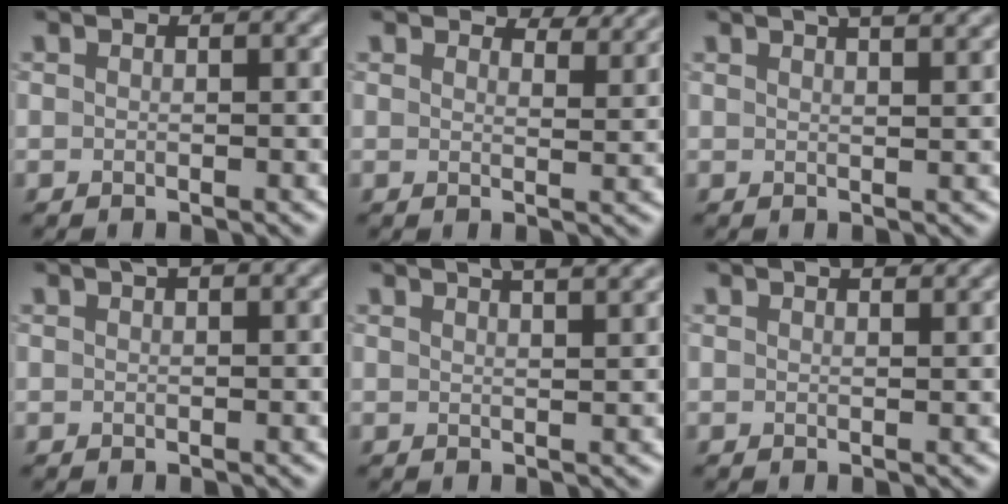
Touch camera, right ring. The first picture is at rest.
{"total": 3.8, "force": [3.6, 0.7, 1.2], "torque": [-0.026, -0.001, 0.042]}
{"total": 4.7, "force": [3.3, 1.9, 2.9], "torque": [-0.006, 0.027, 0.011]}
{"total": 1.1, "force": [0.8, 0.3, 0.7], "torque": [-0.008, 0.001, 0.013]}
{"total": 5.2, "force": [3.7, 1.9, 3.1], "torque": [-0.010, 0.031, 0.018]}
{"total": 1.7, "force": [1.4, 0.4, 0.9], "torque": [-0.010, 0.000, 0.018]}